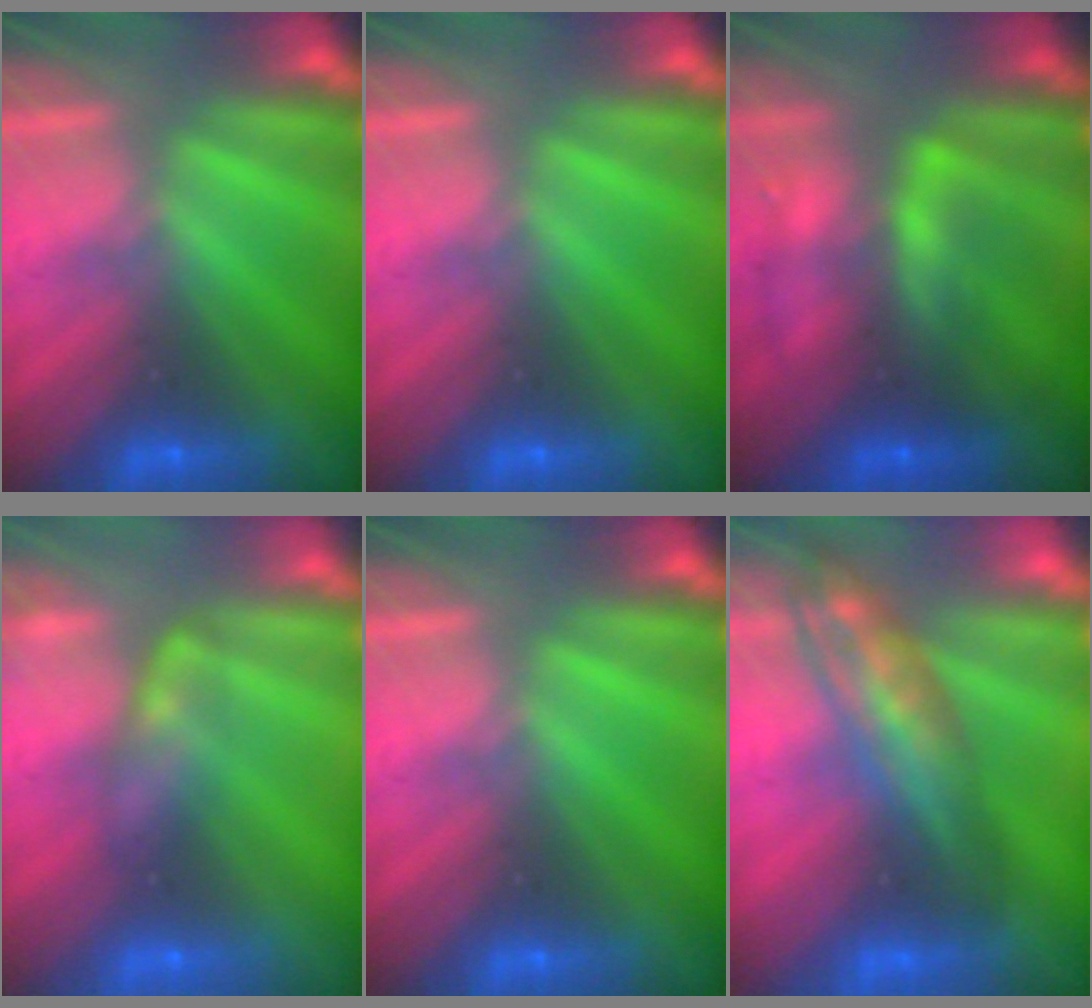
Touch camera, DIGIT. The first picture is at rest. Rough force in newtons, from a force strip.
{"total": 0.0}
{"total": 7.8}
{"total": 2.4}
{"total": 0.0}
{"total": 2.8}